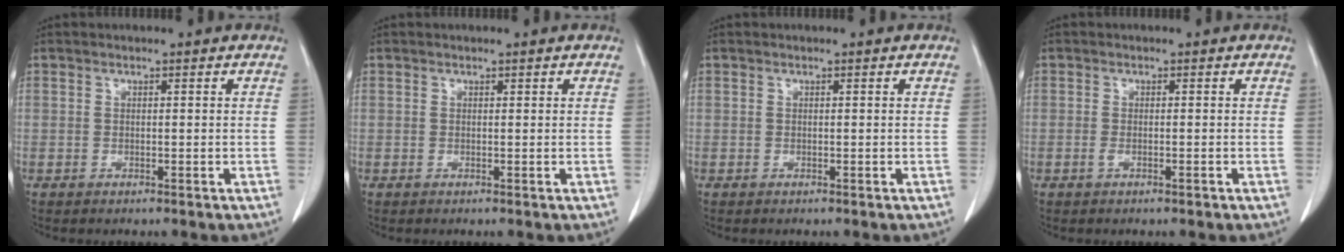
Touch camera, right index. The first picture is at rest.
{"total": 0.0}
{"total": 0.0}
{"total": 1.2, "force": [-0.5, 0.3, 1.1], "torque": [-0.022, -0.002, -0.006]}